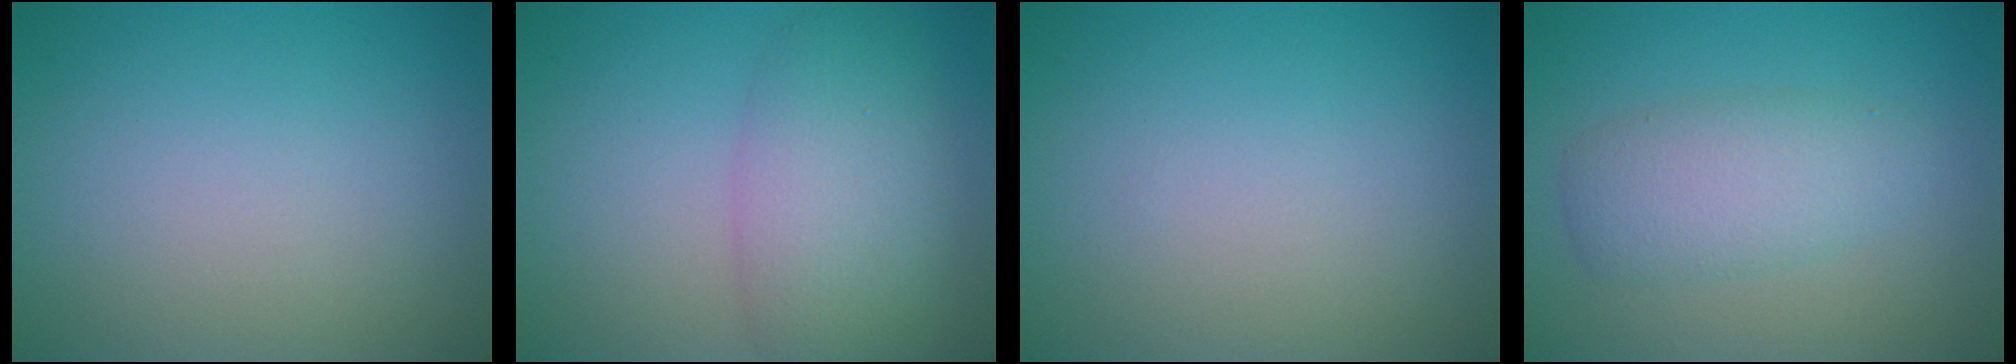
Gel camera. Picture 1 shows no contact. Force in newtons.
{"total": 5.7, "press": 5.7, "slide": 0.1}
{"total": 0.0}
{"total": 2.9, "press": 2.9, "slide": 0.2}